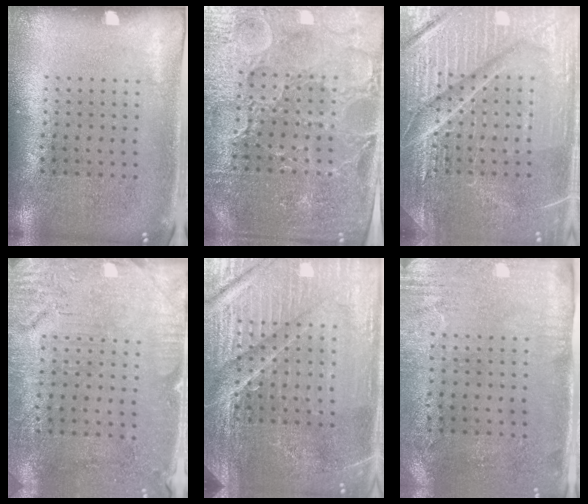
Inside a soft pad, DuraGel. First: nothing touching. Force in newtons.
{"total": 4.2, "press": 4.1, "slide": 1.1}
{"total": 7.1, "press": 7.1, "slide": 0.9}
{"total": 3.1, "press": 2.6, "slide": 1.6}
{"total": 5.2, "press": 4.9, "slide": 1.9}
{"total": 3.0, "press": 2.4, "slide": 1.8}